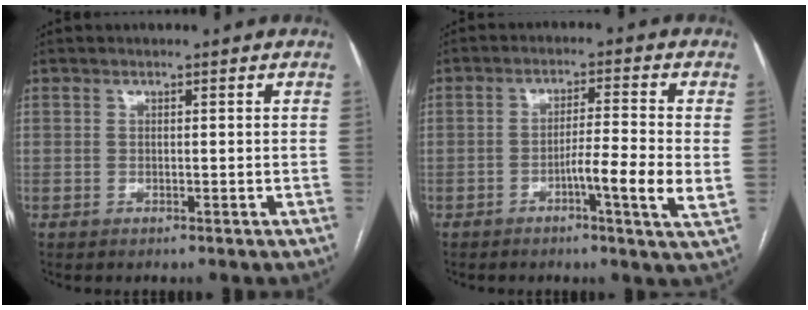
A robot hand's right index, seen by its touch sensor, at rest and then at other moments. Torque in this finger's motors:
{"motor_torque": [0.90, -0.20, 0.55, 0.09]}